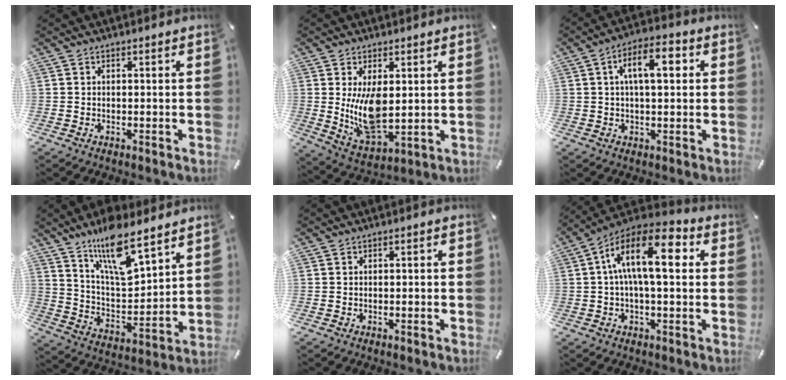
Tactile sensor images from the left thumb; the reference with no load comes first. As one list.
[{"total": 11.1, "force": [2.0, 5.7, 9.4], "torque": [-0.184, -0.025, 0.036]}, {"total": 9.8, "force": [2.2, 4.2, 8.5], "torque": [-0.133, 0.002, 0.032]}, {"total": 15.3, "force": [11.8, 5.2, 8.3], "torque": [-0.158, -0.065, 0.208]}, {"total": 1.1, "force": [-0.6, 0.3, 0.9], "torque": [-0.016, 0.002, -0.012]}, {"total": 14.6, "force": [2.8, 5.9, 13.0], "torque": [-0.226, -0.007, 0.044]}]